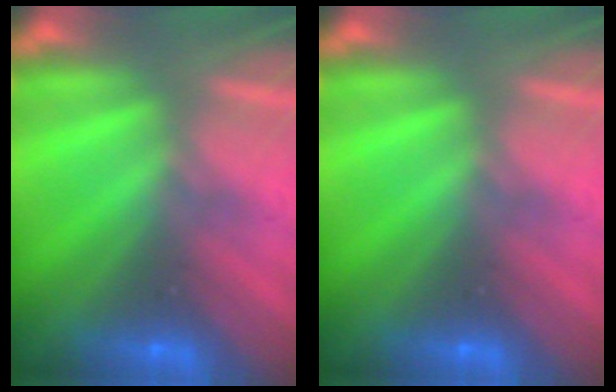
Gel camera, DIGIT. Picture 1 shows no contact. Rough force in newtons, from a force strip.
{"total": 0.0}